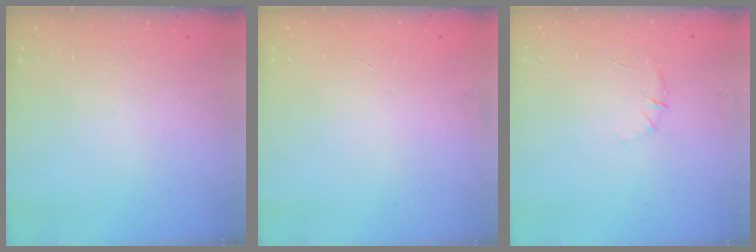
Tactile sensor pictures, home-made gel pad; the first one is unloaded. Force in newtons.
{"total": 0.0}
{"total": 5.1, "press": 4.9, "slide": 1.6}